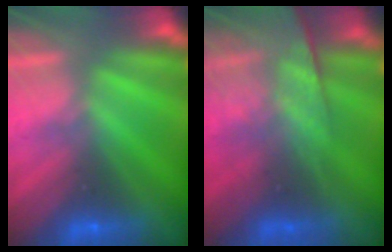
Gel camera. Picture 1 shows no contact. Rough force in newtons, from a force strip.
{"total": 9.0}